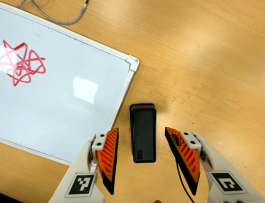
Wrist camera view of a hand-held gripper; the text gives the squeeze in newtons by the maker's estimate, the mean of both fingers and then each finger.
{"total": 0.0}